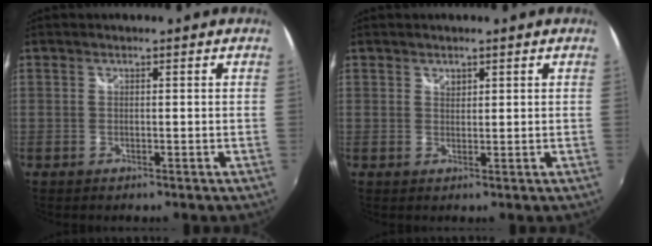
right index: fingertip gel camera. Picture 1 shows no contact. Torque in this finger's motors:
{"motor_torque": [0.00, 0.00, 0.00, 0.01]}